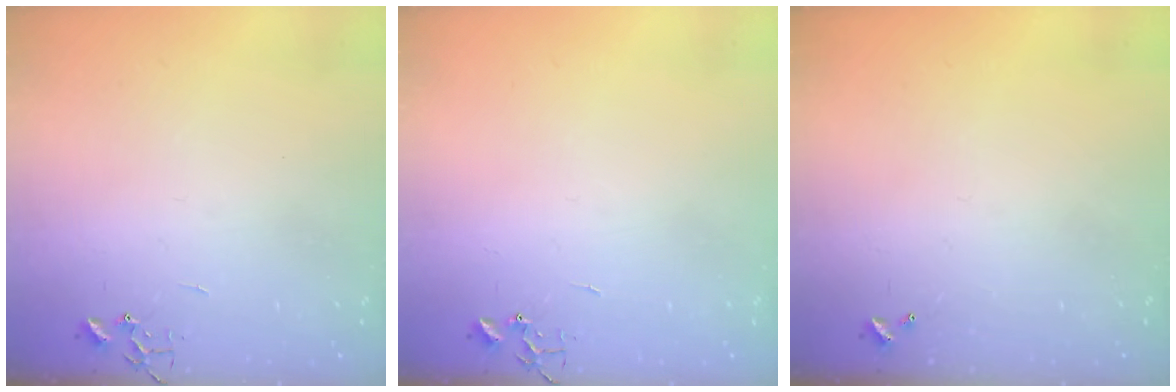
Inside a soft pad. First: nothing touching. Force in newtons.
{"total": 0.0}
{"total": 0.0}